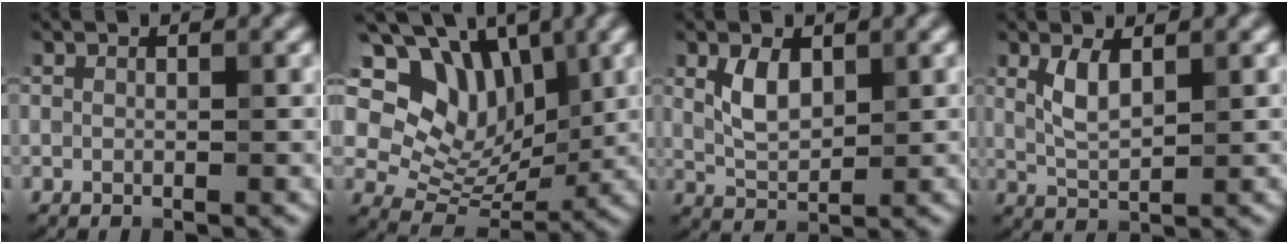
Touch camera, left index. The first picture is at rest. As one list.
[{"total": 8.9, "force": [3.6, 6.4, 5.0], "torque": [-0.084, -0.007, 0.058]}, {"total": 2.9, "force": [0.9, 1.6, 2.3], "torque": [-0.052, -0.004, 0.022]}, {"total": 2.5, "force": [0.9, 0.9, 2.2], "torque": [-0.052, -0.005, 0.021]}]